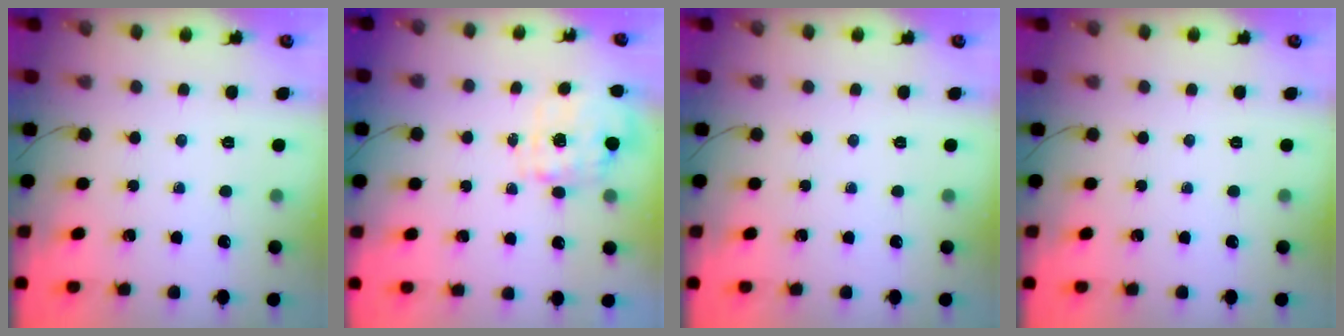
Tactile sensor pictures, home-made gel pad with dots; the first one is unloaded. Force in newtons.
{"total": 4.0, "press": 3.9, "slide": 0.9}
{"total": 0.0}
{"total": 0.0}